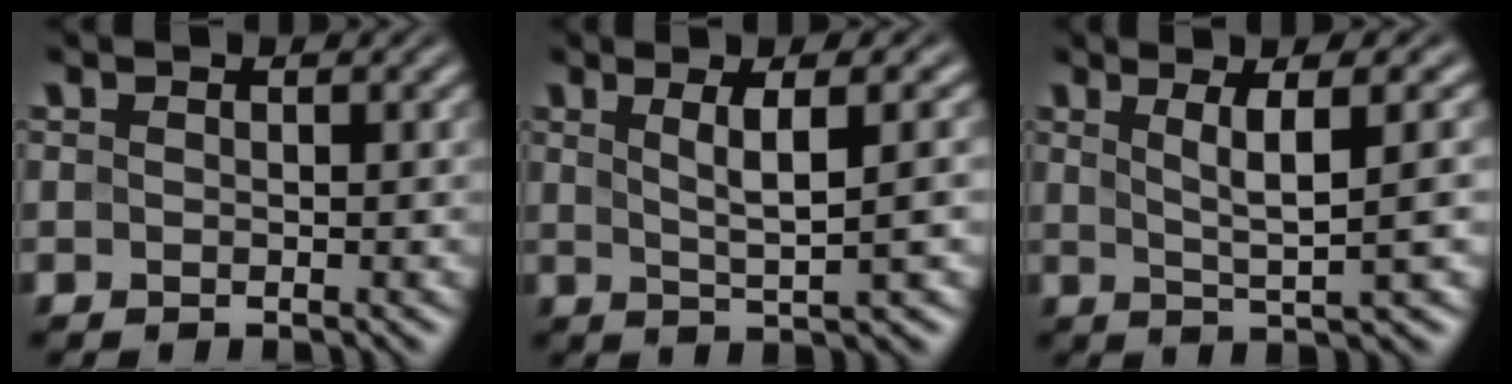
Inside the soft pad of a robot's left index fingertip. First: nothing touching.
{"total": 4.4, "force": [1.1, 0.8, 4.2], "torque": [-0.064, 0.004, 0.020]}
{"total": 4.9, "force": [1.4, 0.8, 4.6], "torque": [-0.073, 0.005, 0.025]}